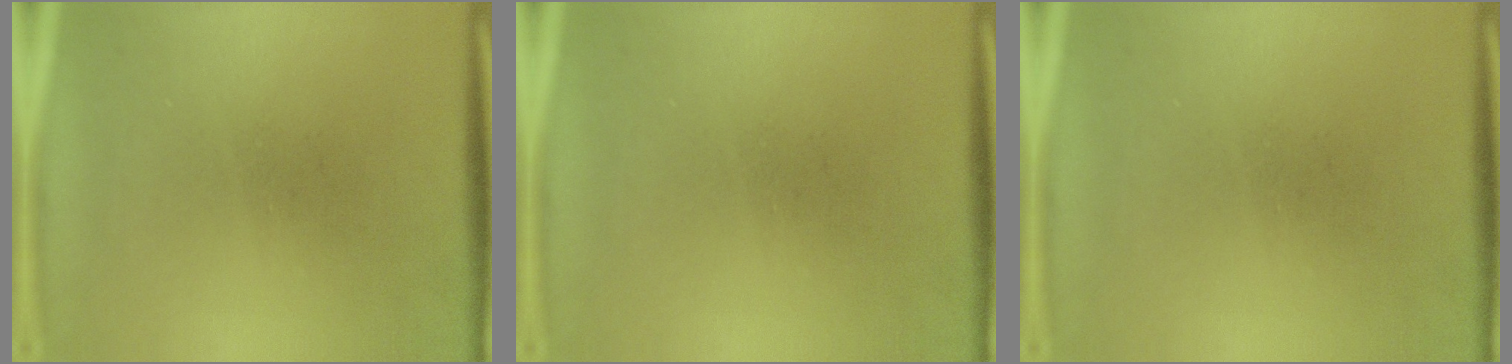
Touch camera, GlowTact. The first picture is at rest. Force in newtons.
{"total": 0.0}
{"total": 0.0}